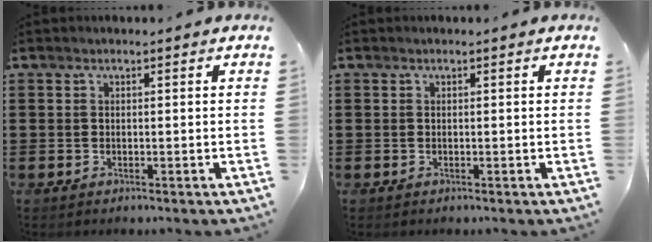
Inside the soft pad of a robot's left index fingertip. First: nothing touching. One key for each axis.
{"total": 0.0}